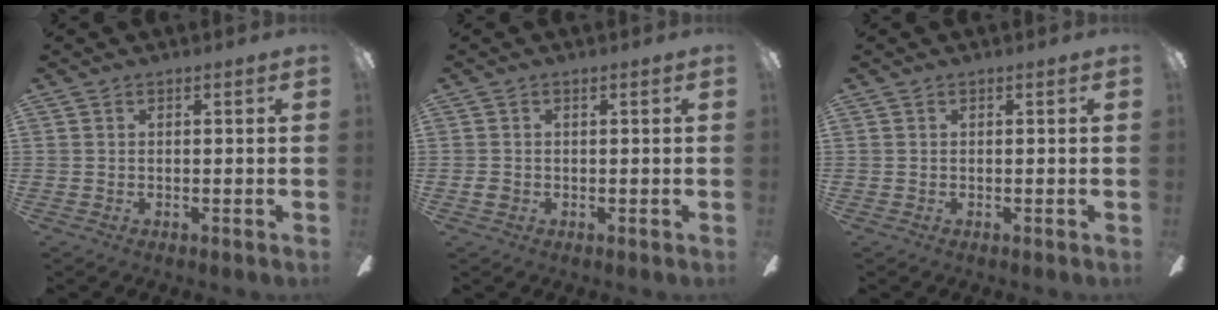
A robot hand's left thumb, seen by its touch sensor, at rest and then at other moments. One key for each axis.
{"total": 1.3, "fx": -0.3, "fy": 1.1, "fz": 0.7, "tx": -0.012, "ty": 0.004, "tz": -0.007}
{"total": 0.0}